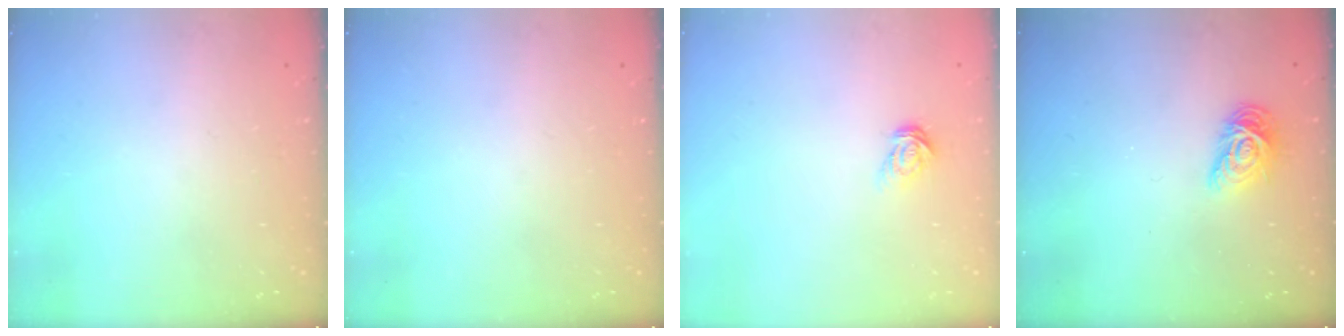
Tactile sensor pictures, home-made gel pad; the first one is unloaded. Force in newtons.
{"total": 0.0}
{"total": 4.6, "press": 4.6, "slide": 0.4}
{"total": 9.7, "press": 9.7, "slide": 0.3}